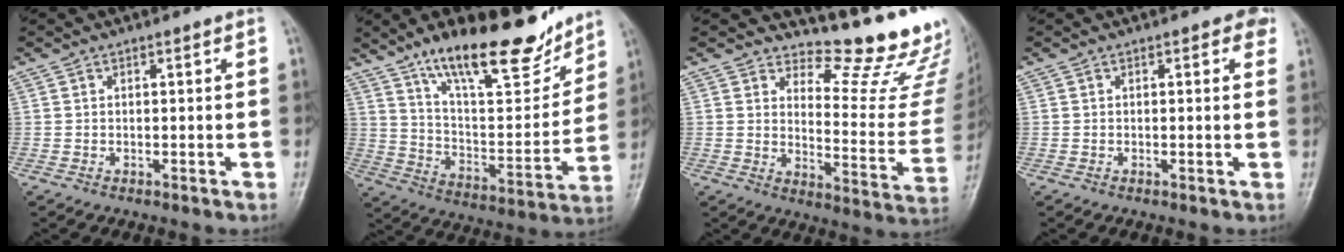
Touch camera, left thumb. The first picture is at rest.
{"total": 21.9, "force": [15.6, 6.9, 13.7], "torque": [-0.170, -0.083, 0.261]}
{"total": 16.6, "force": [15.2, 3.6, 5.5], "torque": [-0.029, -0.178, 0.184]}
{"total": 2.0, "force": [1.0, 1.2, 1.3], "torque": [0.004, 0.000, 0.005]}